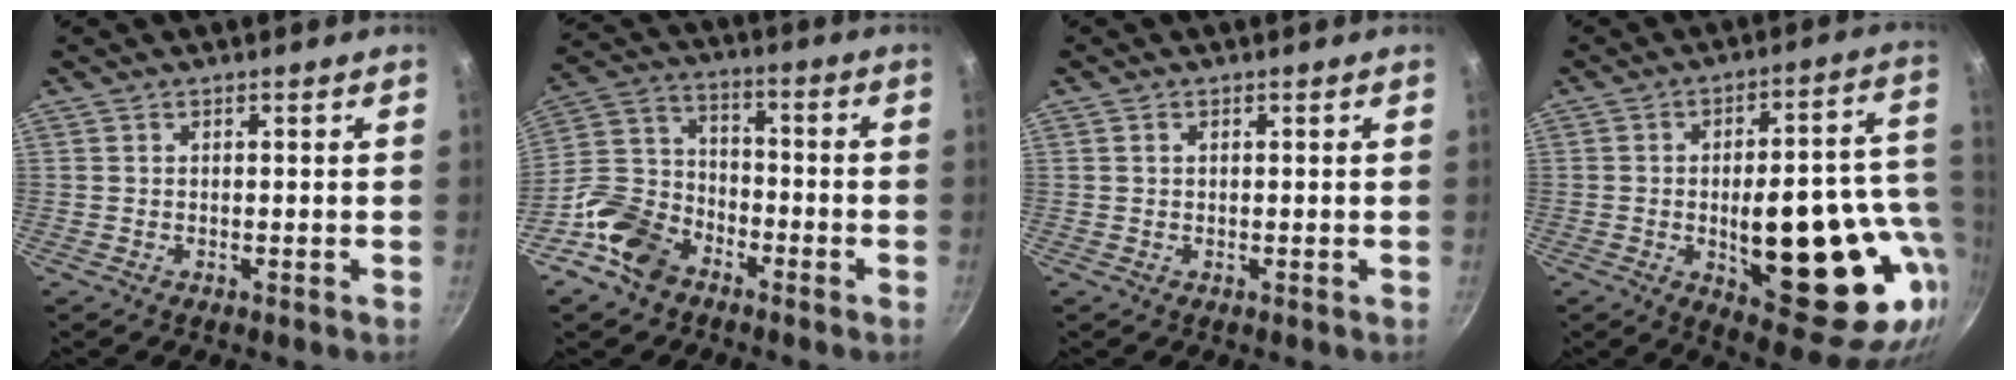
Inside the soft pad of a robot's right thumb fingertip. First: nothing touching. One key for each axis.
{"total": 12.5, "fx": -7.3, "fy": 8.5, "fz": 5.7, "tx": -0.084, "ty": 0.057, "tz": -0.158}
{"total": 0.7, "fx": 0.2, "fy": 0.5, "fz": 0.4, "tx": -0.007, "ty": 0.003, "tz": 0.004}
{"total": 26.6, "fx": -4.6, "fy": 10.7, "fz": 23.9, "tx": -0.278, "ty": 0.002, "tz": -0.048}